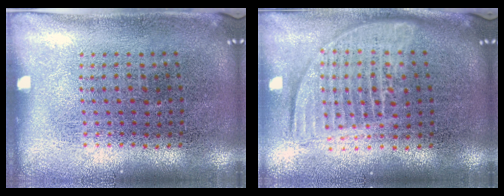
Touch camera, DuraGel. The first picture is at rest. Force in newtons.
{"total": 1.8, "press": 1.6, "slide": 1.0}